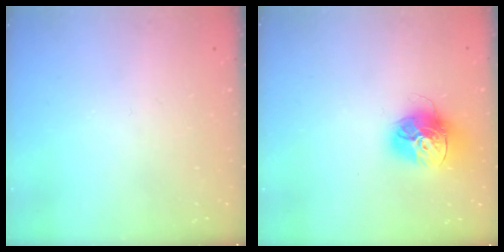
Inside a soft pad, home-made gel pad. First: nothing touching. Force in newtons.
{"total": 14.9, "press": 14.9, "slide": 1.6}